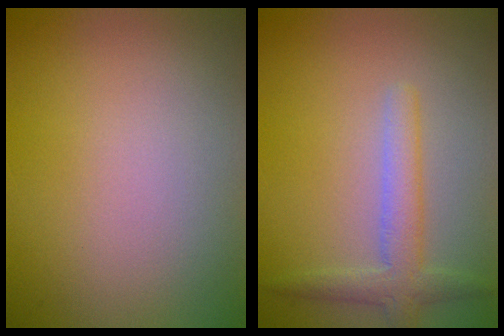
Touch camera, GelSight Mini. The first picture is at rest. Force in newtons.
{"total": 2.8, "press": 2.8, "slide": 0.1}